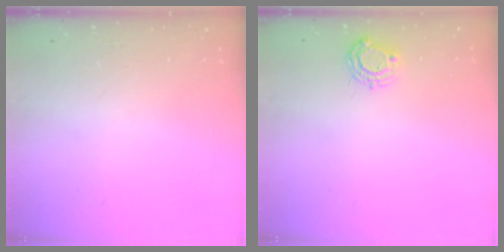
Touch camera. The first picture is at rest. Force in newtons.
{"total": 6.8, "press": 6.7, "slide": 0.6}